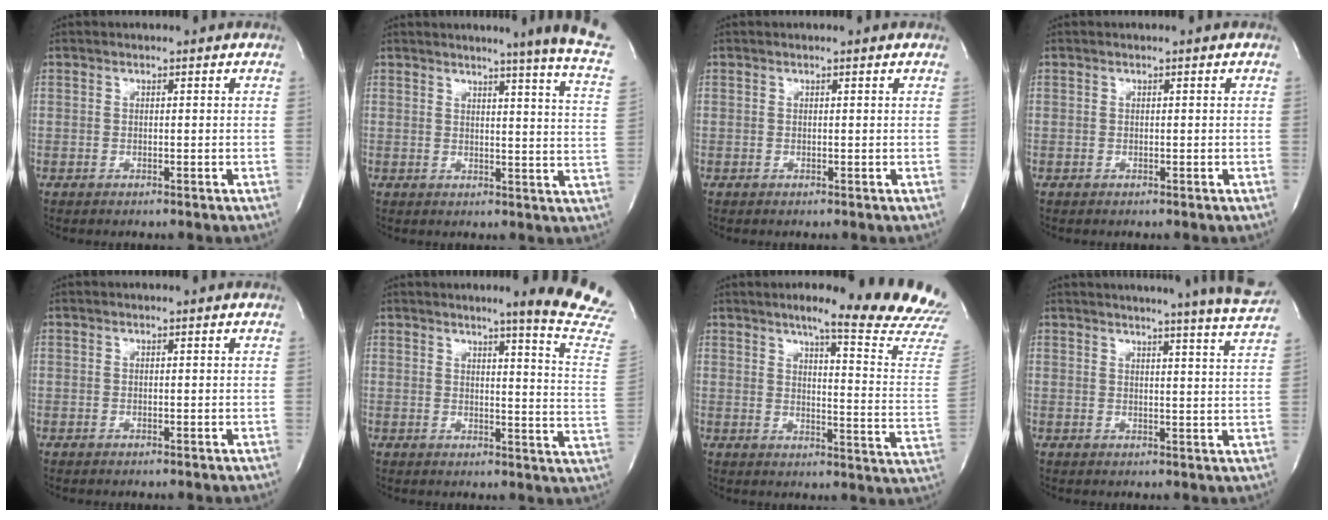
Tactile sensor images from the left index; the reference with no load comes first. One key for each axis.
{"total": 12.4, "fx": 10.3, "fy": -2.1, "fz": 6.6, "tx": -0.086, "ty": -0.077, "tz": 0.097}
{"total": 0.0}
{"total": 0.0}
{"total": 0.0}
{"total": 13.2, "fx": 11.2, "fy": -2.0, "fz": 6.7, "tx": -0.083, "ty": -0.099, "tz": 0.114}
{"total": 18.7, "fx": 16.7, "fy": -0.4, "fz": 8.5, "tx": -0.107, "ty": -0.098, "tz": 0.188}
{"total": 15.2, "fx": 14.0, "fy": -1.7, "fz": 5.7, "tx": -0.089, "ty": -0.068, "tz": 0.154}